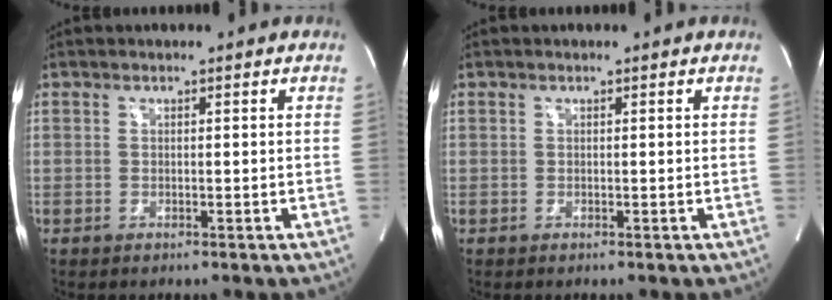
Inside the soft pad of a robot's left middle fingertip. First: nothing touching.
{"total": 0.0}